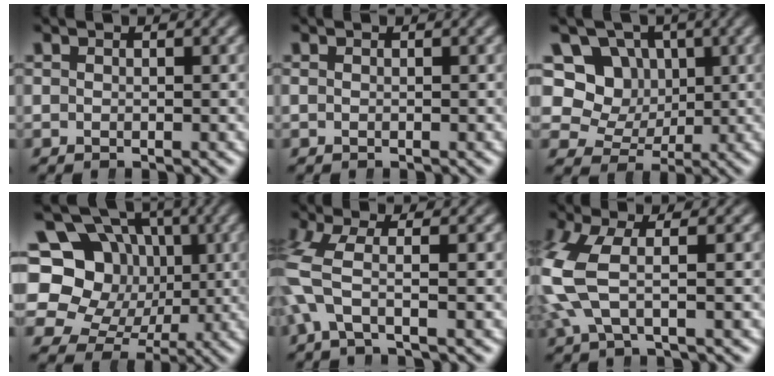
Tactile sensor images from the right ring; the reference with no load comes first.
{"total": 0.0}
{"total": 13.8, "force": [1.5, 12.2, 6.1], "torque": [-0.136, -0.038, 0.029]}
{"total": 16.0, "force": [0.3, 13.9, 7.8], "torque": [-0.160, -0.060, 0.018]}
{"total": 3.9, "force": [-0.4, 1.8, 3.4], "torque": [-0.096, -0.007, -0.005]}
{"total": 5.4, "force": [0.4, 3.0, 4.5], "torque": [-0.112, -0.001, 0.009]}